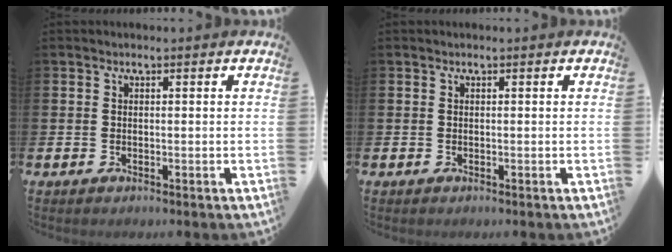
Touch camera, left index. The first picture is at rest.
{"total": 0.0}